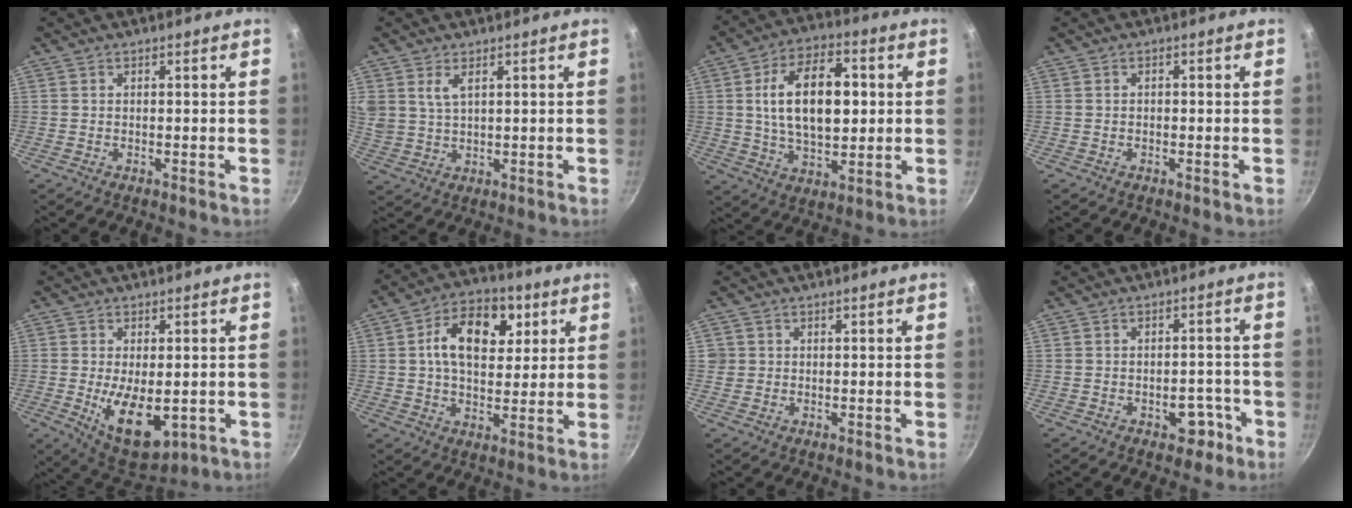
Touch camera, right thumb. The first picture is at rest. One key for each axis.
{"total": 5.0, "fx": 2.3, "fy": 2.8, "fz": 3.4, "tx": -0.069, "ty": -0.008, "tz": 0.055}
{"total": 16.7, "fx": 2.3, "fy": 9.3, "fz": 13.6, "tx": -0.208, "ty": 0.005, "tz": 0.040}
{"total": 0.5, "fx": -0.1, "fy": 0.4, "fz": 0.3, "tx": -0.001, "ty": 0.002, "tz": -0.006}
{"total": 11.7, "fx": -2.3, "fy": 5.9, "fz": 9.8, "tx": -0.148, "ty": -0.017, "tz": -0.017}
{"total": 14.1, "fx": 3.9, "fy": 9.0, "fz": 10.2, "tx": -0.136, "ty": 0.004, "tz": 0.059}
{"total": 1.8, "fx": 0.3, "fy": 1.8, "fz": 0.1, "tx": 0.009, "ty": 0.004, "tz": 0.003}
{"total": 4.7, "fx": -2.6, "fy": 3.0, "fz": 2.6, "tx": -0.011, "ty": 0.029, "tz": -0.031}